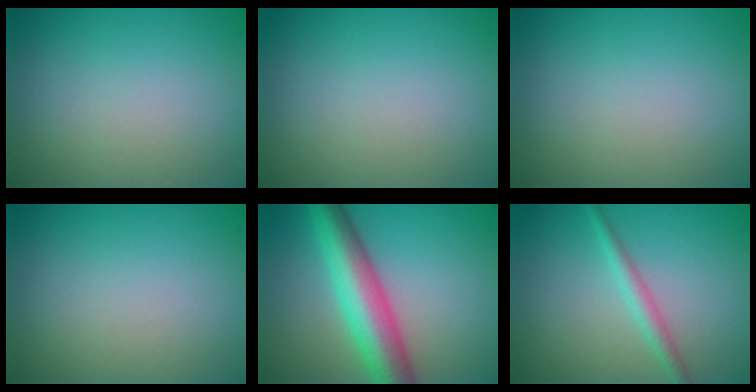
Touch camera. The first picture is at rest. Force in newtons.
{"total": 0.0}
{"total": 0.0}
{"total": 0.0}
{"total": 7.9, "press": 7.9, "slide": 0.2}
{"total": 1.8, "press": 1.8, "slide": 0.1}